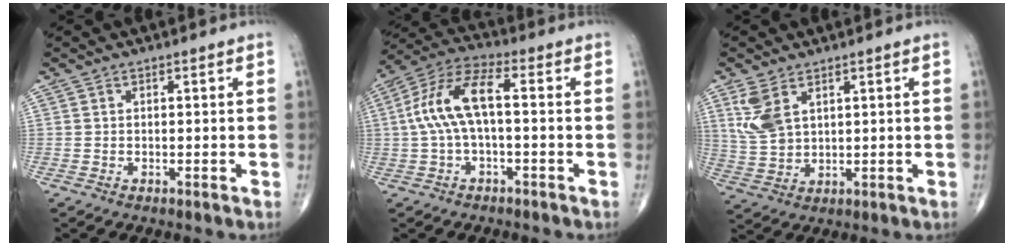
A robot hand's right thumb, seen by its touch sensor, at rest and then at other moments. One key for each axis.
{"total": 11.3, "fx": 0.1, "fy": 4.5, "fz": 10.3, "tx": -0.222, "ty": 0.042, "tz": -0.003}
{"total": 6.8, "fx": 3.2, "fy": 3.7, "fz": 4.7, "tx": -0.099, "ty": -0.009, "tz": 0.077}